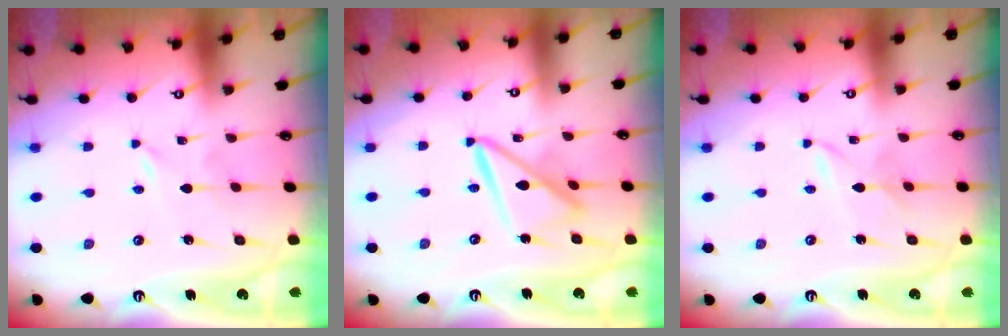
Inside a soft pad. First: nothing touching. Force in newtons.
{"total": 12.3, "press": 12.3, "slide": 1.2}
{"total": 1.9, "press": 1.9, "slide": 0.2}